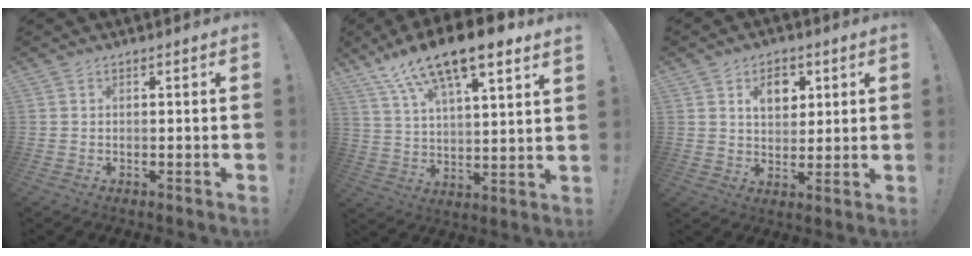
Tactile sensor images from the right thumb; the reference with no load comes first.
{"total": 15.0, "force": [11.1, 3.2, 9.5], "torque": [-0.182, -0.070, 0.191]}
{"total": 8.7, "force": [4.0, 6.5, 4.1], "torque": [-0.052, -0.014, 0.071]}